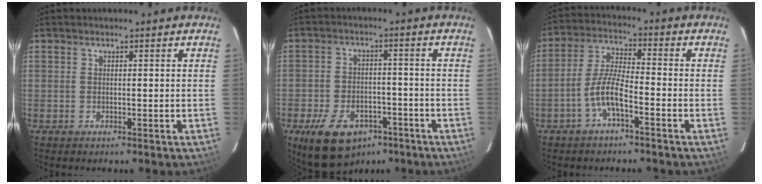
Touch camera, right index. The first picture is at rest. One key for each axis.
{"total": 13.8, "fx": -8.4, "fy": 8.3, "fz": 7.2, "tx": -0.162, "ty": 0.003, "tz": -0.123}
{"total": 6.3, "fx": -3.4, "fy": 1.3, "fz": 5.2, "tx": -0.114, "ty": 0.012, "tz": -0.066}